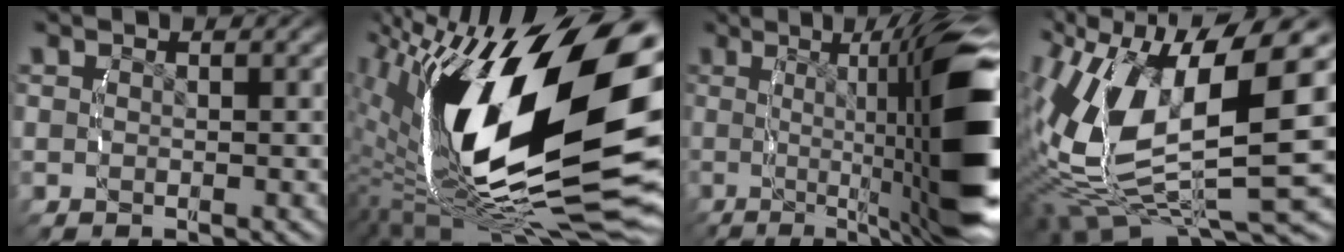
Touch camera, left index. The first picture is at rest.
{"total": 22.8, "force": [-0.8, 10.8, 20.0], "torque": [-0.318, -0.008, -0.006]}
{"total": 17.0, "force": [0.6, 4.5, 16.4], "torque": [-0.196, 0.021, -0.004]}
{"total": 16.2, "force": [-0.6, 9.5, 13.1], "torque": [-0.260, -0.049, 0.013]}